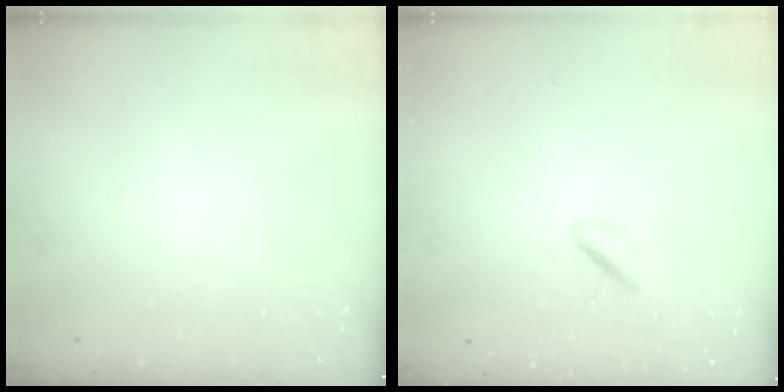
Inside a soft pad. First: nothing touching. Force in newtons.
{"total": 2.3, "press": 2.2, "slide": 0.4}